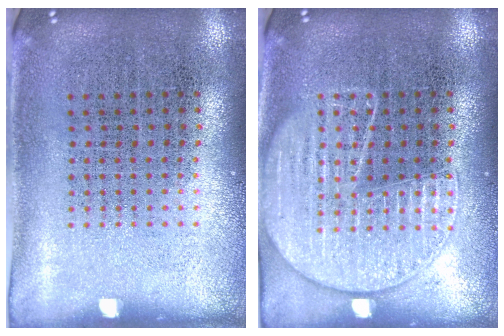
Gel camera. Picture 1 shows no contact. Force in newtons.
{"total": 2.9, "press": 2.9, "slide": 0.3}